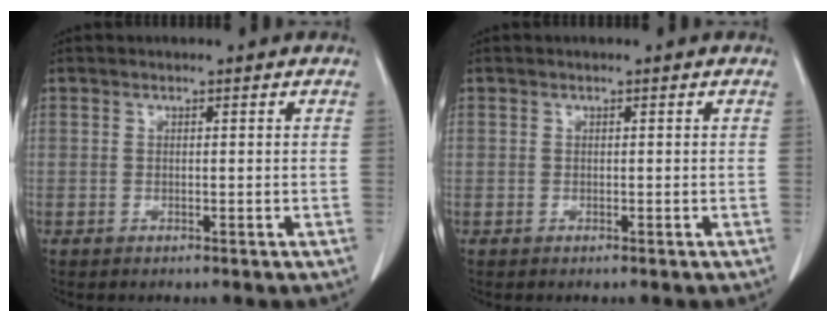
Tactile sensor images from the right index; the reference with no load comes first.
{"total": 0.0}